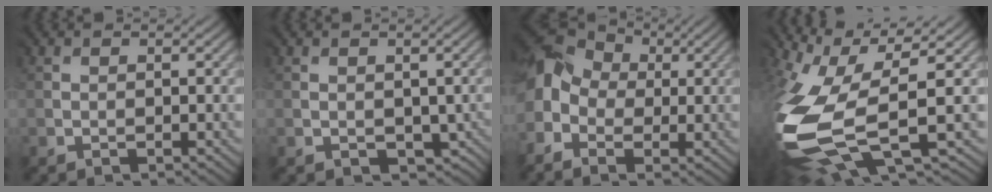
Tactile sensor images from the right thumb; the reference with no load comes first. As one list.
[{"total": 2.9, "force": [-0.3, 2.6, 1.4], "torque": [-0.020, -0.021, 0.007]}, {"total": 10.4, "force": [0.7, 8.7, 5.6], "torque": [-0.184, -0.017, 0.018]}, {"total": 13.6, "force": [-1.4, 6.0, 12.2], "torque": [-0.322, -0.040, 0.000]}]